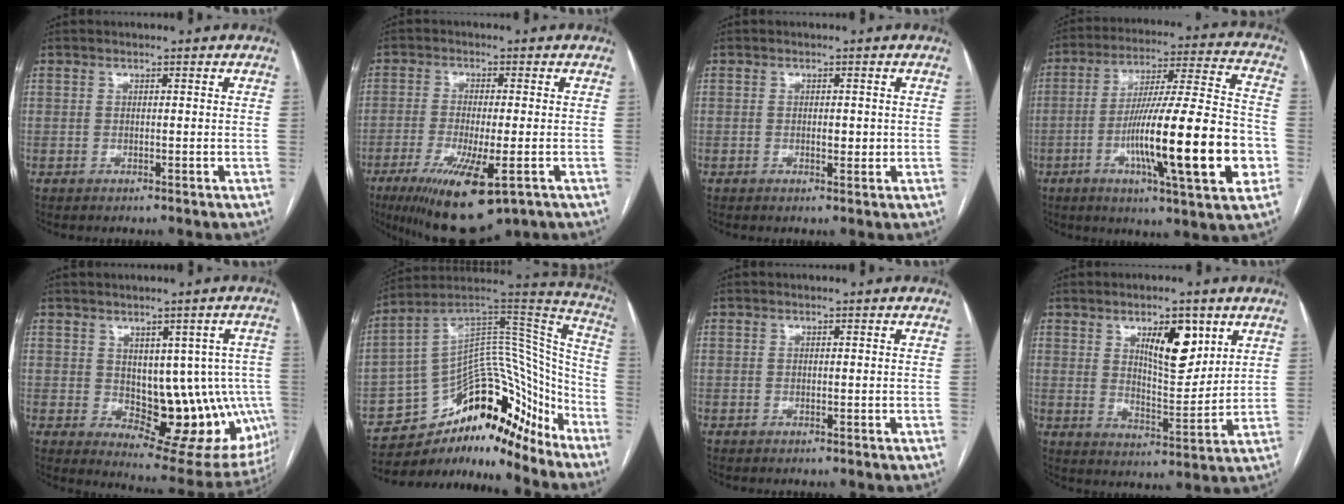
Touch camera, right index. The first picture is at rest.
{"total": 12.9, "force": [-6.8, 2.7, 10.6], "torque": [-0.180, -0.035, -0.105]}
{"total": 1.5, "force": [0.0, 0.8, 1.3], "torque": [-0.022, 0.001, 0.004]}
{"total": 22.4, "force": [-6.0, 1.8, 21.5], "torque": [-0.329, -0.003, -0.089]}
{"total": 14.8, "force": [-1.3, 8.3, 12.2], "torque": [-0.124, 0.010, 0.007]}
{"total": 21.5, "force": [-16.2, 9.7, 10.2], "torque": [-0.124, 0.084, -0.249]}
{"total": 0.0}
{"total": 9.2, "force": [4.5, 3.1, 7.3], "torque": [-0.119, -0.004, 0.078]}